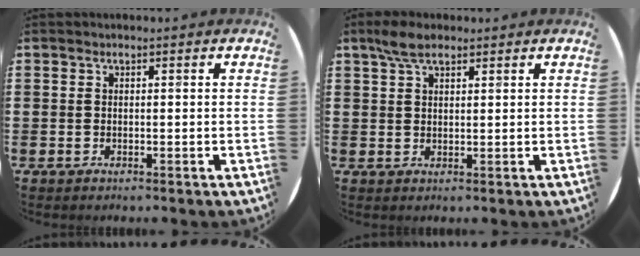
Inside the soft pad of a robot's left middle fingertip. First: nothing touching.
{"total": 3.8, "force": [2.7, 1.5, 2.2], "torque": [-0.041, 0.004, 0.048]}